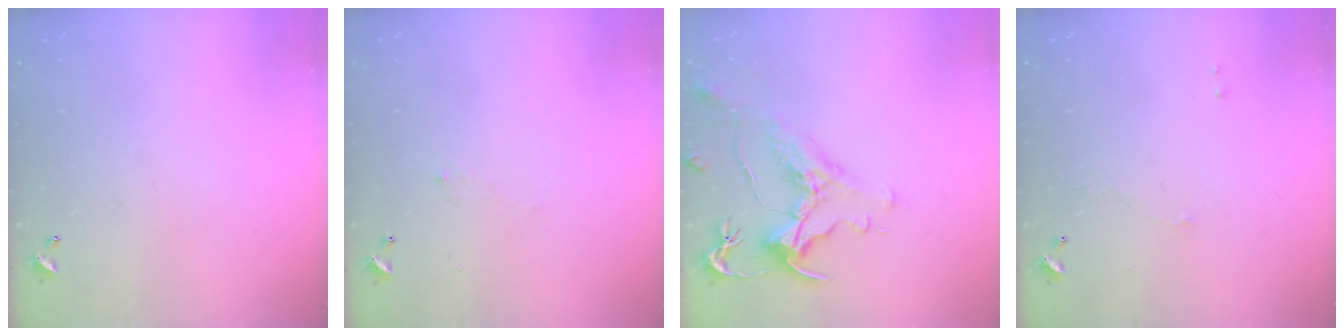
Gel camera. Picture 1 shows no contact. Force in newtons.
{"total": 0.7, "press": 0.4, "slide": 0.6}
{"total": 1.7, "press": 1.1, "slide": 1.3}
{"total": 1.4, "press": 1.3, "slide": 0.5}